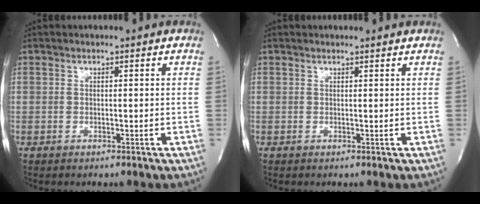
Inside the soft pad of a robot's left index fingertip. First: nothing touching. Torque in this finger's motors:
{"motor_torque": [0.11, -0.06, -0.03, -0.01]}